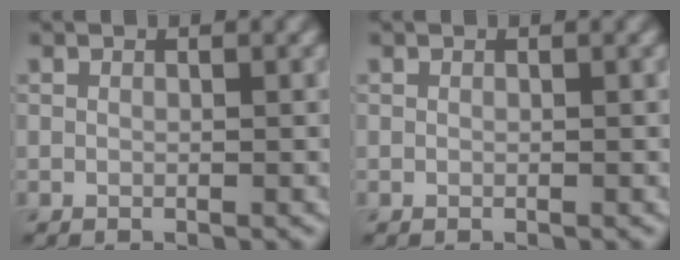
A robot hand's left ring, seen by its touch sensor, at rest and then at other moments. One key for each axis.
{"total": 0.0}